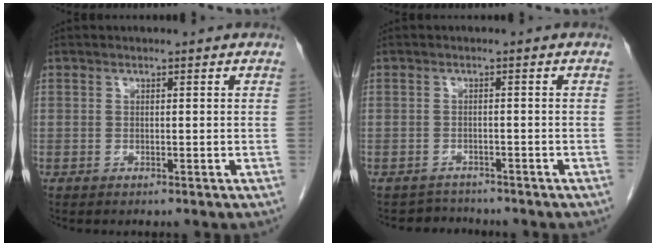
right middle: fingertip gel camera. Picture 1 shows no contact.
{"total": 2.3, "force": [-2.0, 0.5, -0.9], "torque": [0.016, -0.006, -0.033]}